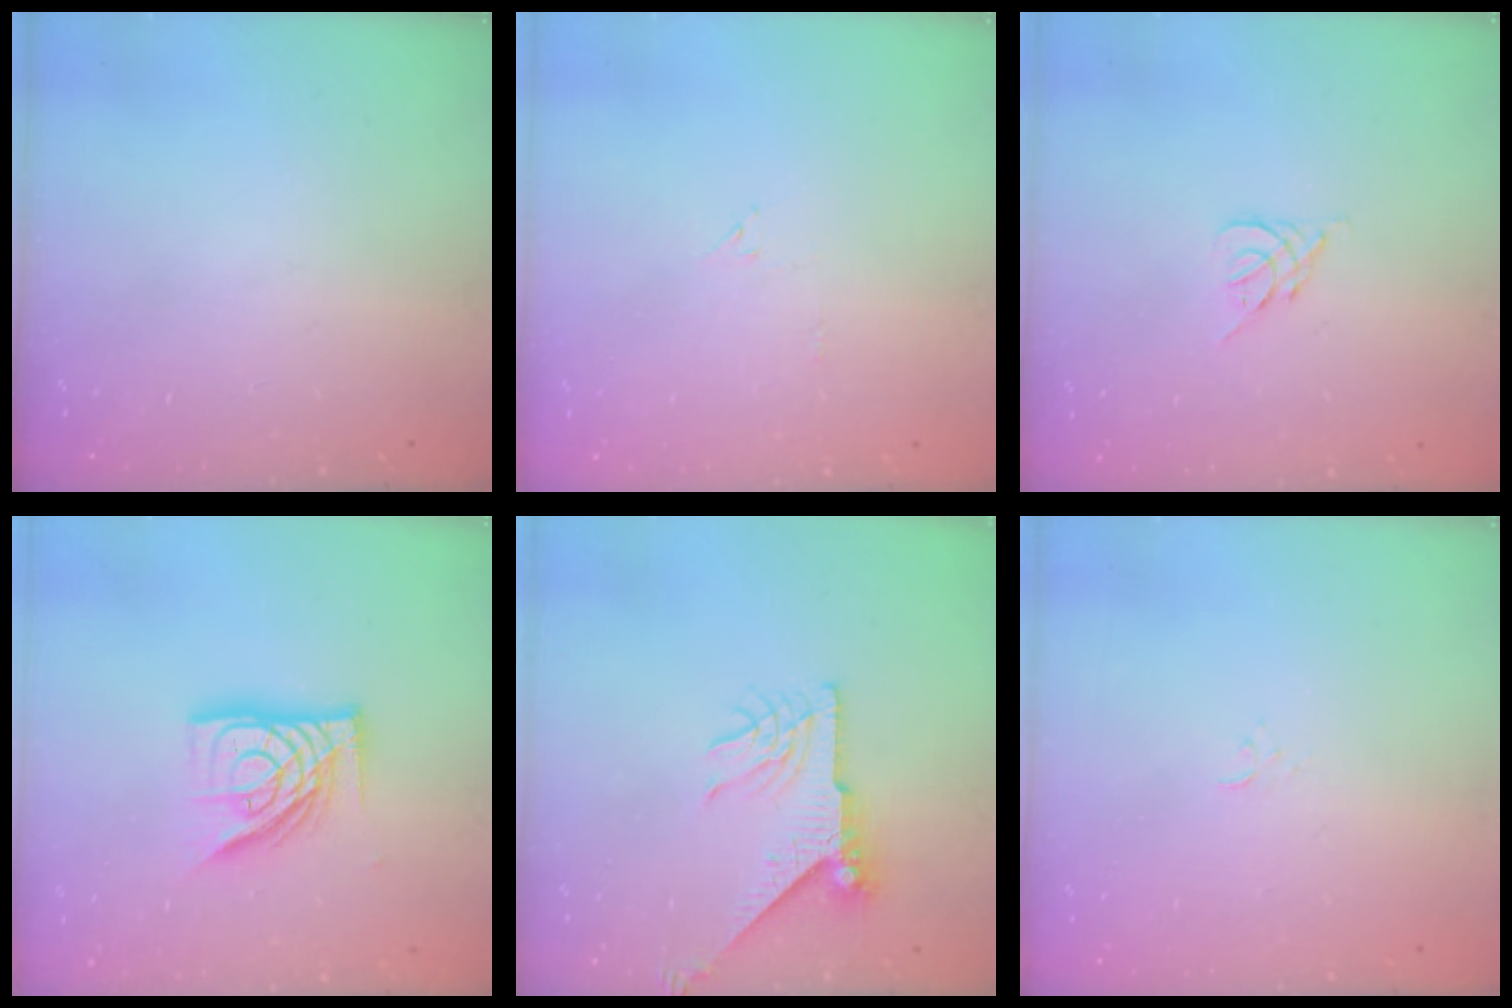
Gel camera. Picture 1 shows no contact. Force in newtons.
{"total": 4.7, "press": 4.7, "slide": 0.2}
{"total": 2.6, "press": 2.5, "slide": 0.7}
{"total": 14.0, "press": 14.0, "slide": 1.1}
{"total": 11.2, "press": 11.2, "slide": 1.0}
{"total": 2.4, "press": 2.4, "slide": 0.3}